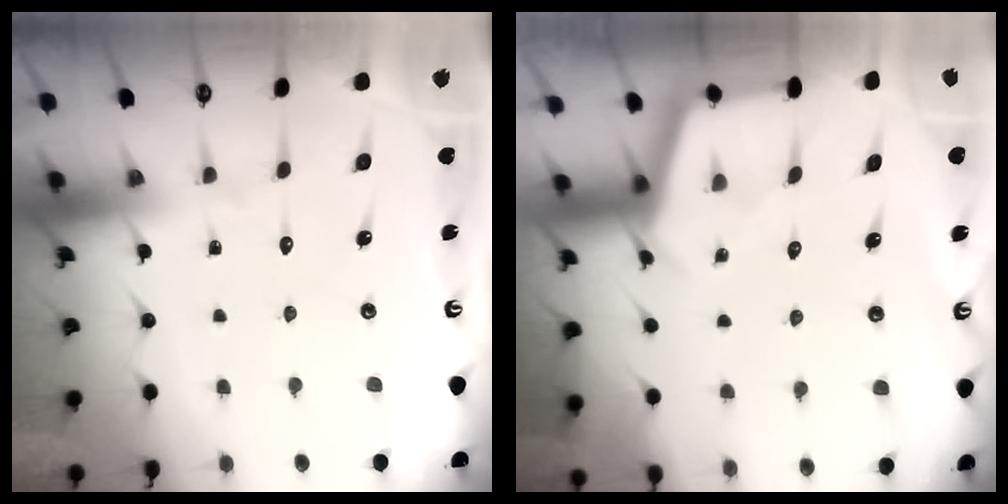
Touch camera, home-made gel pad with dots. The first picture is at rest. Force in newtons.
{"total": 3.0, "press": 2.9, "slide": 0.3}